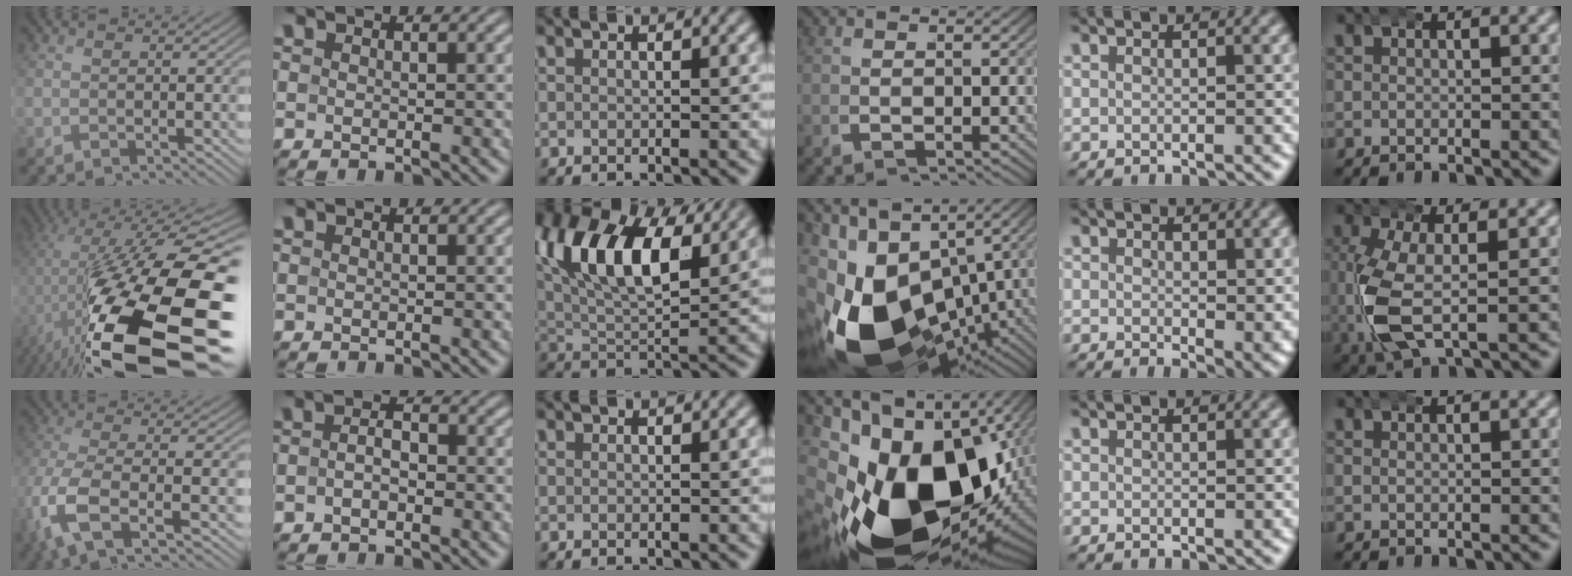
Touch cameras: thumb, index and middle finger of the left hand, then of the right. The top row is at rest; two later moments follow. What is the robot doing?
{"motion": "wrap", "object": "arm wrap"}